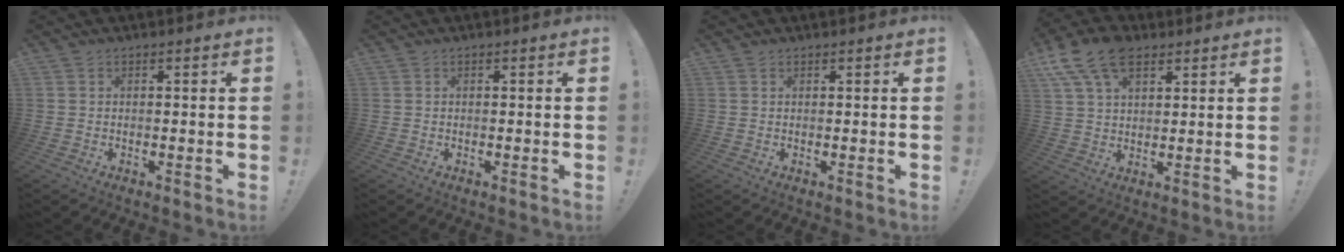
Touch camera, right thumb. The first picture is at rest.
{"total": 0.0}
{"total": 0.6, "force": [0.5, 0.4, 0.1], "torque": [0.004, -0.002, 0.009]}
{"total": 13.5, "force": [7.2, 8.0, 8.0], "torque": [-0.140, -0.025, 0.136]}